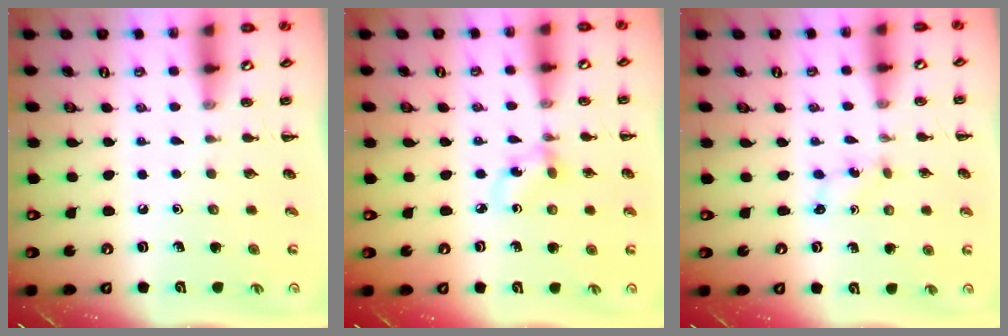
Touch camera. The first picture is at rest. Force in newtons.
{"total": 2.9, "press": 2.9, "slide": 0.7}
{"total": 1.0, "press": 0.9, "slide": 0.4}